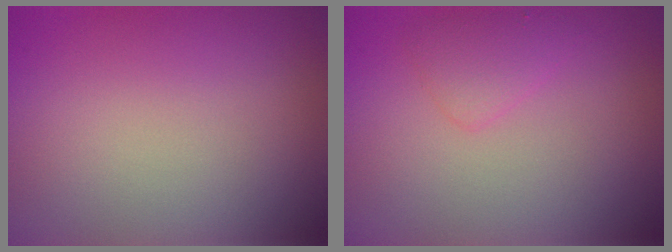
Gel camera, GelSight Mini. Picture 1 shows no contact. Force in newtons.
{"total": 1.6, "press": 1.6, "slide": 0.1}